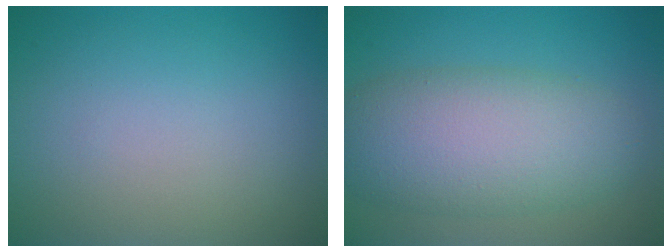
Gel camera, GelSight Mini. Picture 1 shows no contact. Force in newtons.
{"total": 8.0, "press": 8.0, "slide": 0.5}